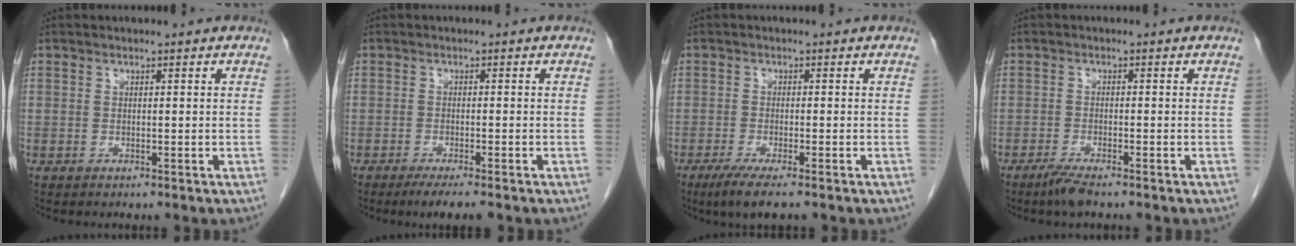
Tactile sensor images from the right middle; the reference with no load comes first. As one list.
[{"total": 4.0, "force": [-3.0, 0.0, 2.7], "torque": [-0.041, -0.010, -0.045]}, {"total": 4.7, "force": [-3.2, 0.2, 3.5], "torque": [-0.063, -0.014, -0.055]}, {"total": 2.8, "force": [-2.2, 0.0, 1.7], "torque": [-0.042, -0.007, -0.044]}]